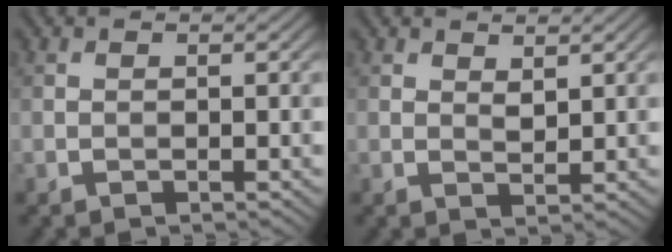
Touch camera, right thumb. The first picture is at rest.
{"total": 1.8, "force": [1.2, 0.7, 1.0], "torque": [-0.021, -0.005, 0.026]}